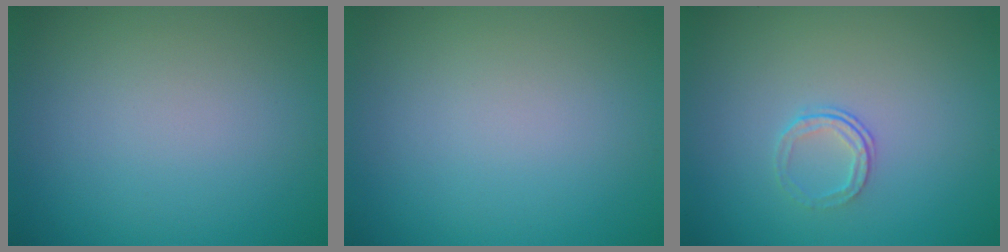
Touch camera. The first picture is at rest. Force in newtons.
{"total": 0.0}
{"total": 1.3, "press": 0.9, "slide": 0.9}